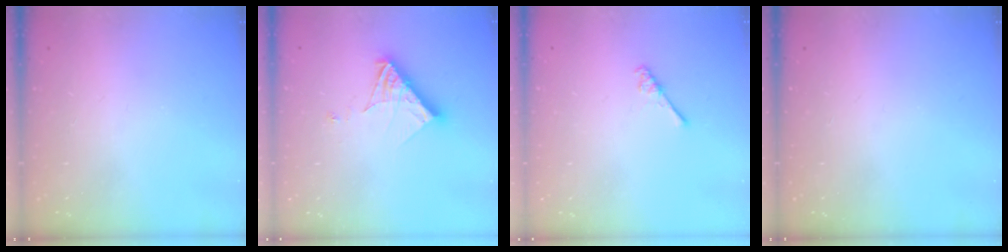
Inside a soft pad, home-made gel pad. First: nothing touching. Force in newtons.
{"total": 11.7, "press": 11.6, "slide": 1.5}
{"total": 2.6, "press": 2.6, "slide": 0.3}
{"total": 0.0}